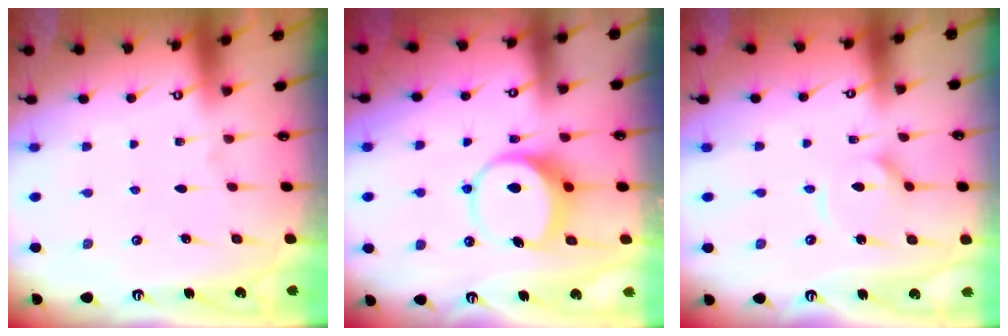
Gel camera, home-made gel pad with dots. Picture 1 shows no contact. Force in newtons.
{"total": 9.0, "press": 9.0, "slide": 1.2}
{"total": 6.1, "press": 6.1, "slide": 0.6}